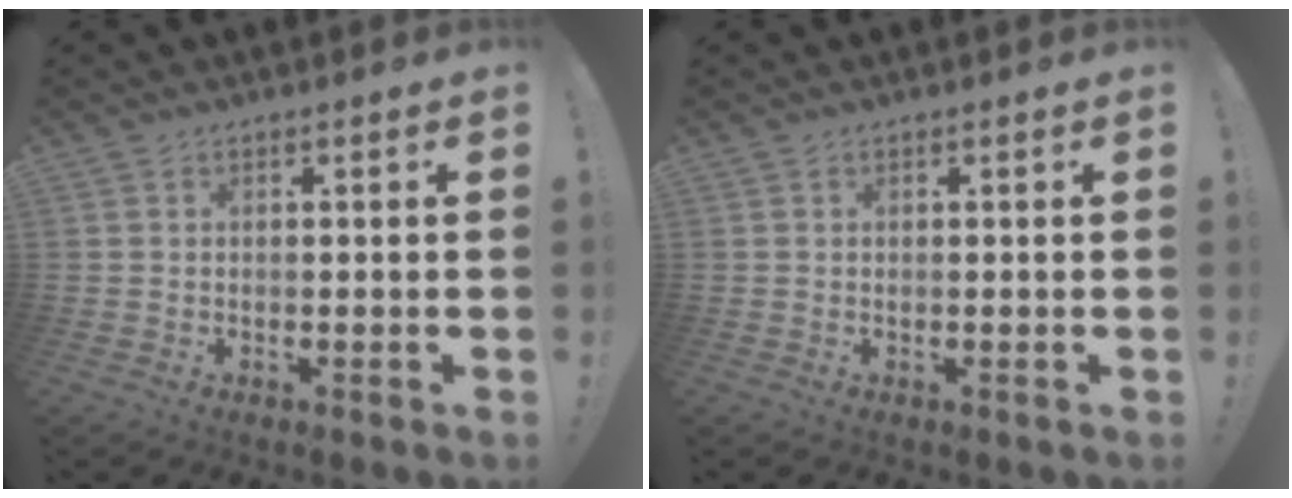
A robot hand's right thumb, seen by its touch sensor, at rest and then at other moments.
{"total": 0.0}